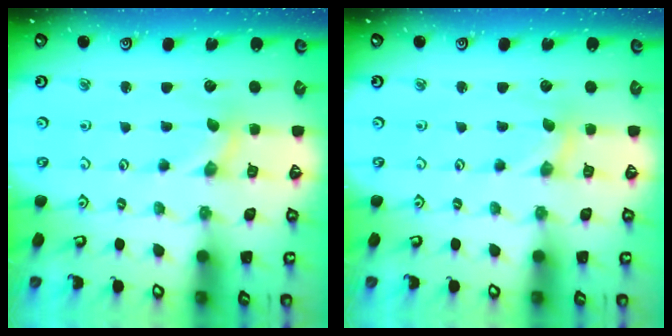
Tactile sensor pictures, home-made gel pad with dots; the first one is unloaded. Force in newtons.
{"total": 0.0}